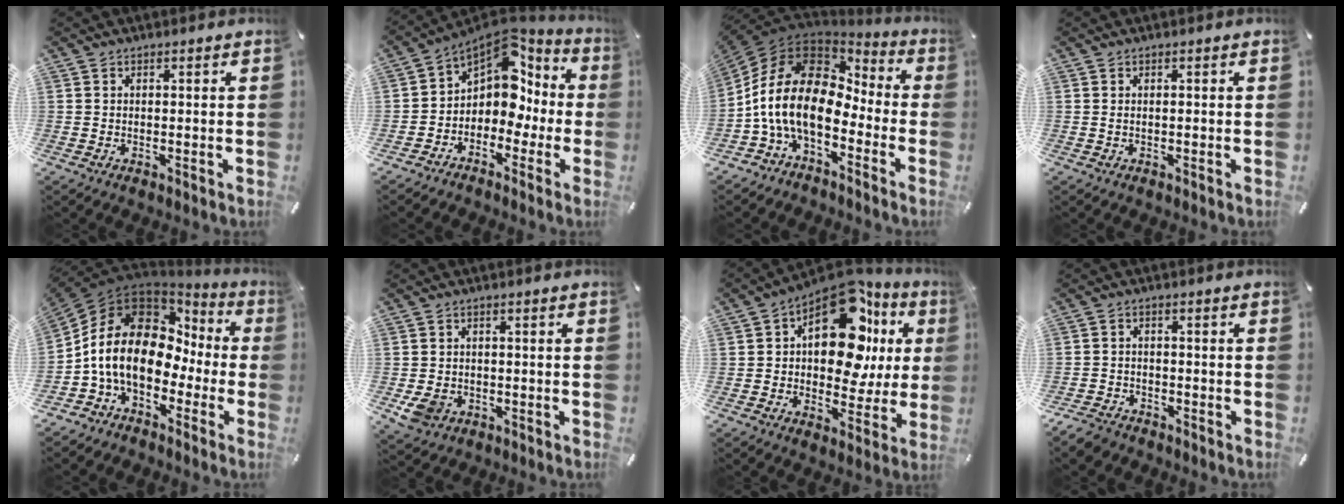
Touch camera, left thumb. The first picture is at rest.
{"total": 9.6, "force": [3.4, 7.5, 4.9], "torque": [-0.089, -0.036, 0.060]}
{"total": 16.9, "force": [-3.6, 10.5, 12.8], "torque": [-0.277, 0.014, -0.067]}
{"total": 0.7, "force": [-0.1, 0.3, 0.7], "torque": [-0.014, -0.001, -0.003]}
{"total": 16.2, "force": [0.1, 11.9, 10.9], "torque": [-0.237, -0.006, -0.005]}
{"total": 5.2, "force": [-1.8, 4.2, 2.4], "torque": [-0.065, 0.002, -0.035]}
{"total": 19.2, "force": [7.4, 10.7, 14.1], "torque": [-0.211, -0.049, 0.126]}
{"total": 3.6, "force": [-3.0, 1.8, 0.8], "torque": [-0.026, 0.015, -0.062]}